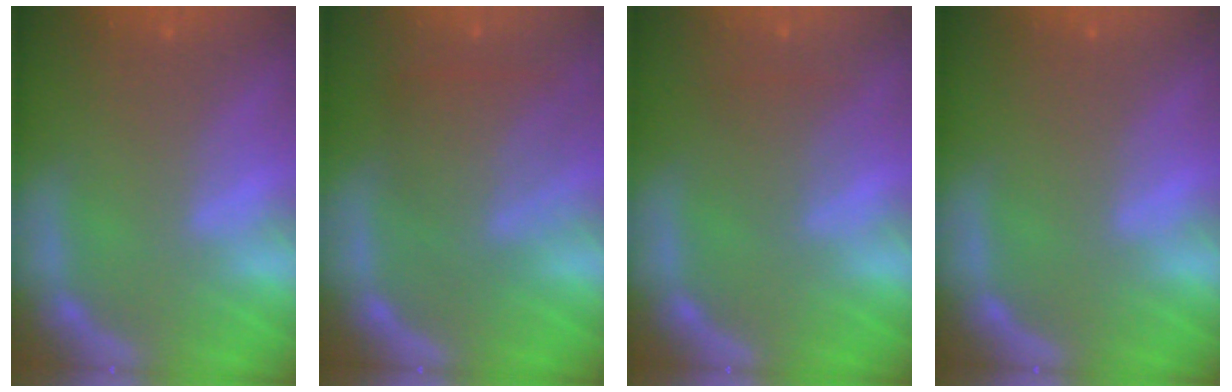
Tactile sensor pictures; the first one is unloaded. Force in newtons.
{"total": 5.5}
{"total": 2.0}
{"total": 0.0}